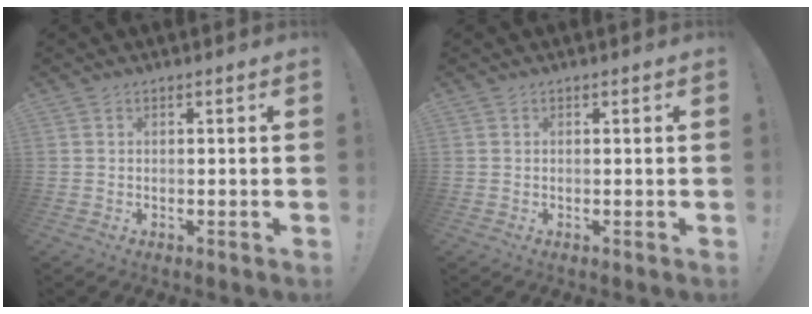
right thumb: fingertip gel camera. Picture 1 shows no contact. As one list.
[{"total": 0.0}]